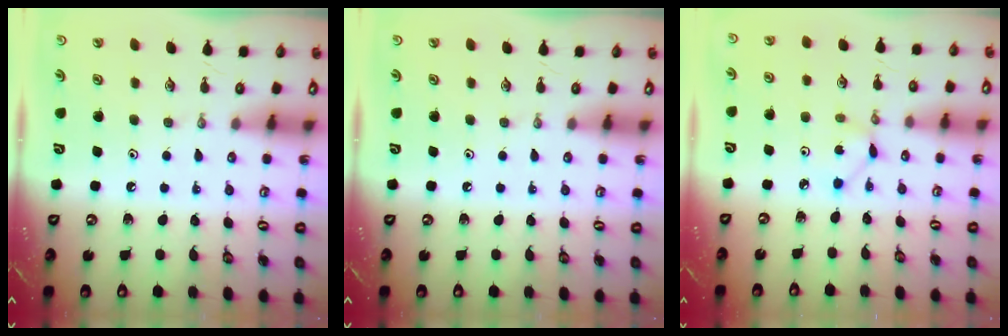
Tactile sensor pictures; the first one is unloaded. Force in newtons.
{"total": 0.0}
{"total": 2.3, "press": 2.3, "slide": 0.2}